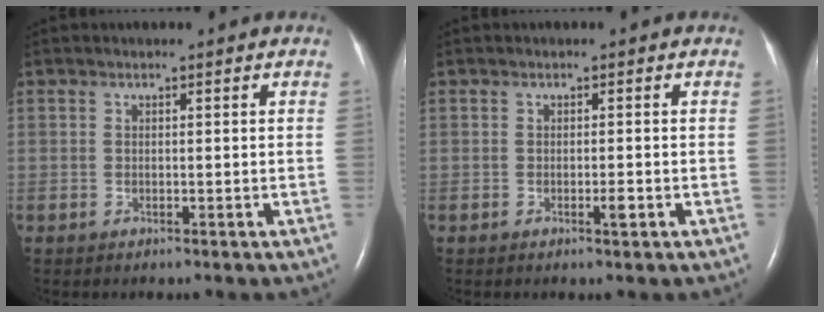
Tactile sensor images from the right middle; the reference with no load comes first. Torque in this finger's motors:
{"motor_torque": [0.22, -0.08, 0.08, 0.01]}